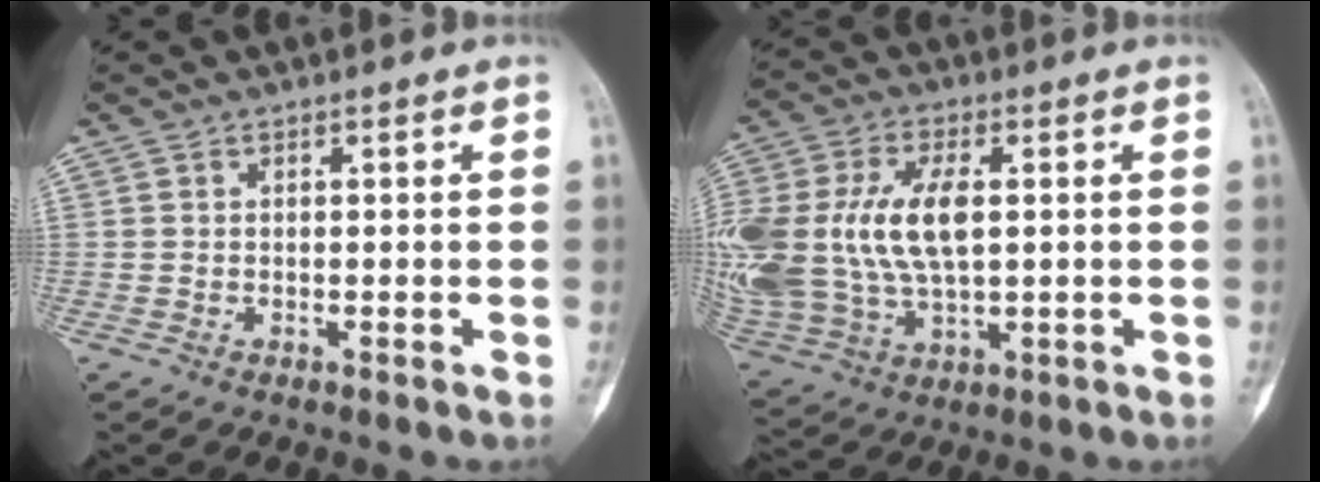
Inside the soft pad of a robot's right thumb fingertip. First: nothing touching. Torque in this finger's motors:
{"motor_torque": [1.44, 1.69, 1.12, -0.77, 0.36]}